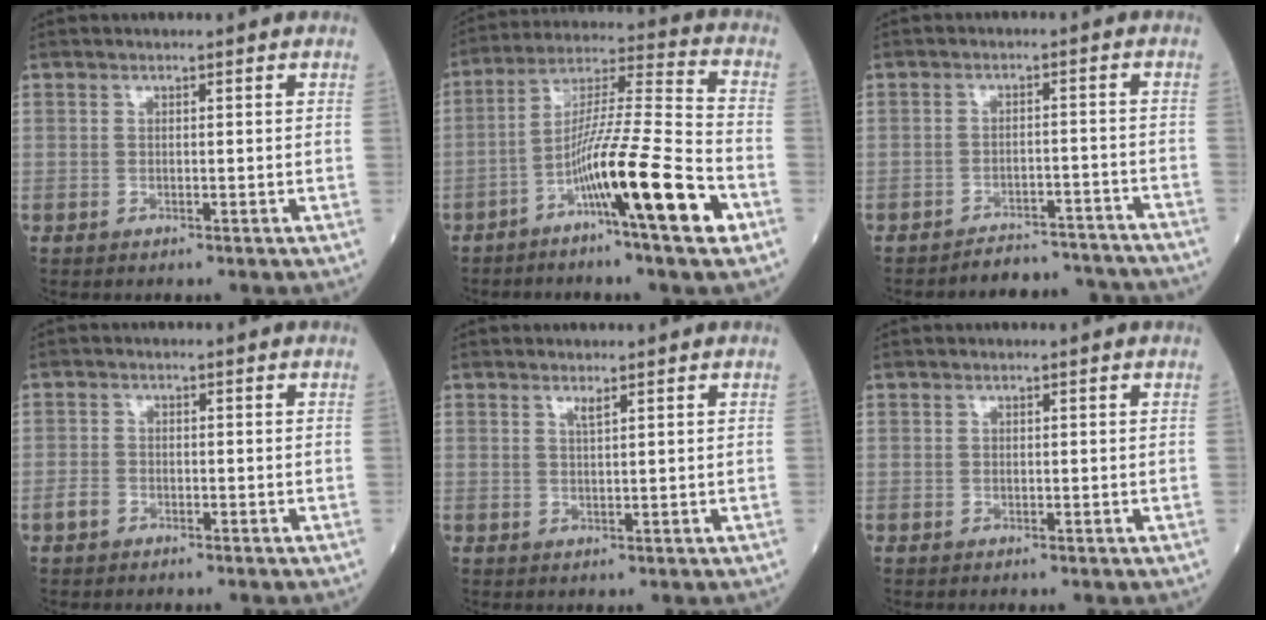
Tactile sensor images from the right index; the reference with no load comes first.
{"total": 15.5, "force": [-7.0, -0.5, 13.9], "torque": [-0.242, -0.007, -0.125]}
{"total": 10.0, "force": [-9.9, 1.5, 0.4], "torque": [0.013, 0.017, -0.117]}
{"total": 1.8, "force": [-1.2, 1.1, 0.9], "torque": [-0.021, 0.003, -0.022]}
{"total": 1.1, "force": [0.8, -0.1, 0.8], "torque": [-0.017, -0.005, 0.015]}
{"total": 0.0}